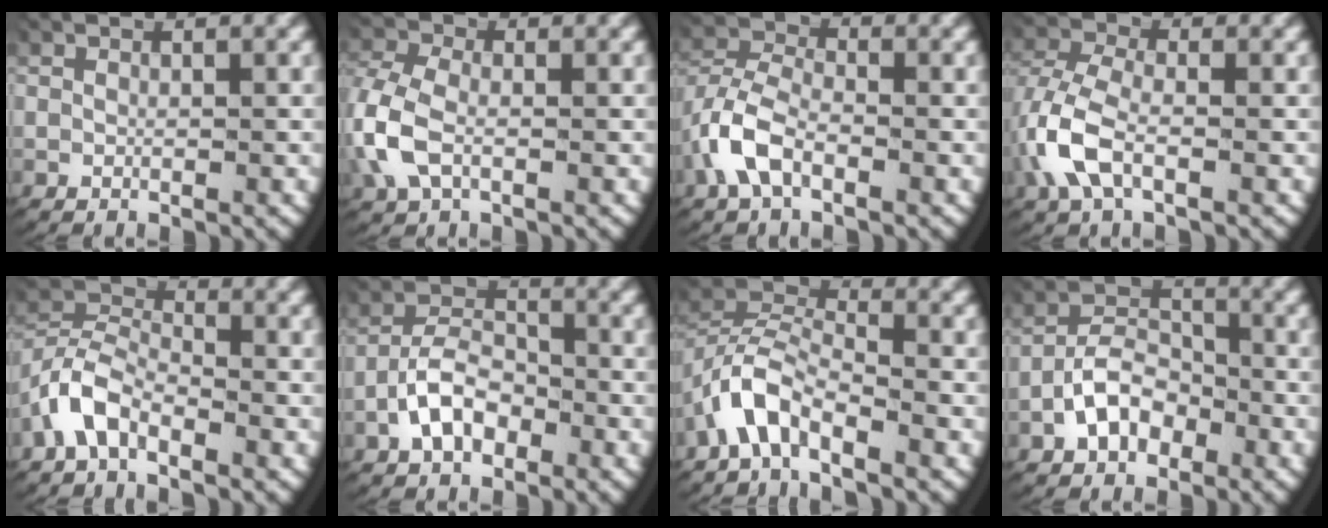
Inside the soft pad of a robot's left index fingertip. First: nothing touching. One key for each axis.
{"total": 4.9, "fx": -0.6, "fy": 3.8, "fz": 3.1, "tx": -0.101, "ty": -0.017, "tz": -0.003}
{"total": 3.4, "fx": -1.4, "fy": 2.2, "fz": 2.2, "tx": -0.058, "ty": -0.005, "tz": -0.027}
{"total": 4.9, "fx": -1.0, "fy": 3.1, "fz": 3.6, "tx": -0.107, "ty": -0.016, "tz": -0.011}
{"total": 4.0, "fx": -1.4, "fy": 3.2, "fz": 2.0, "tx": -0.054, "ty": 0.000, "tz": -0.036}
{"total": 5.3, "fx": -2.7, "fy": 3.5, "fz": 2.9, "tx": -0.048, "ty": -0.004, "tz": -0.050}
{"total": 4.3, "fx": -1.9, "fy": 2.7, "fz": 2.8, "tx": -0.061, "ty": 0.000, "tz": -0.045}
{"total": 4.7, "fx": -2.4, "fy": 3.1, "fz": 2.6, "tx": -0.041, "ty": 0.003, "tz": -0.047}